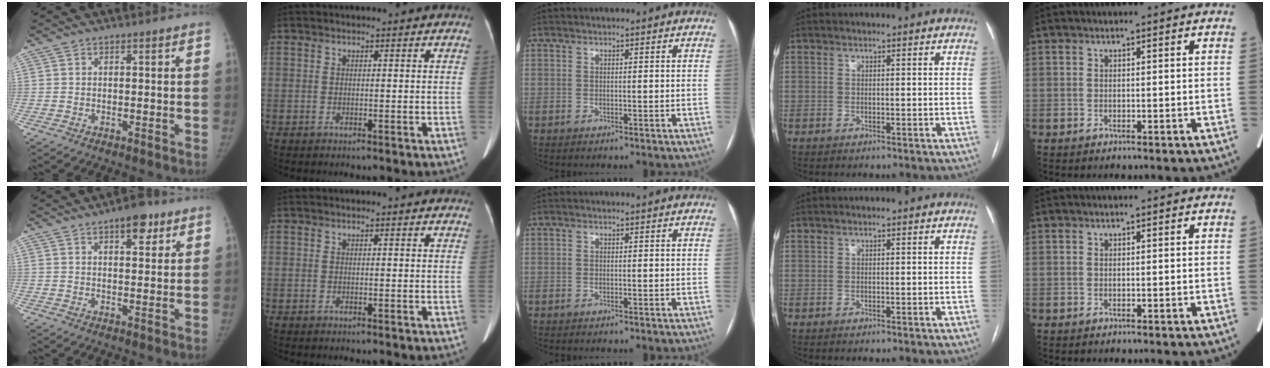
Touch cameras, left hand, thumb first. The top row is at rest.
{"thumb": {"total": 6.1, "force": [3.6, 2.6, 4.2], "torque": [-0.039, -0.014, 0.045]}, "index": {"total": 3.6, "force": [3.5, 0.5, 0.6], "torque": [-0.014, 0.005, 0.023]}}